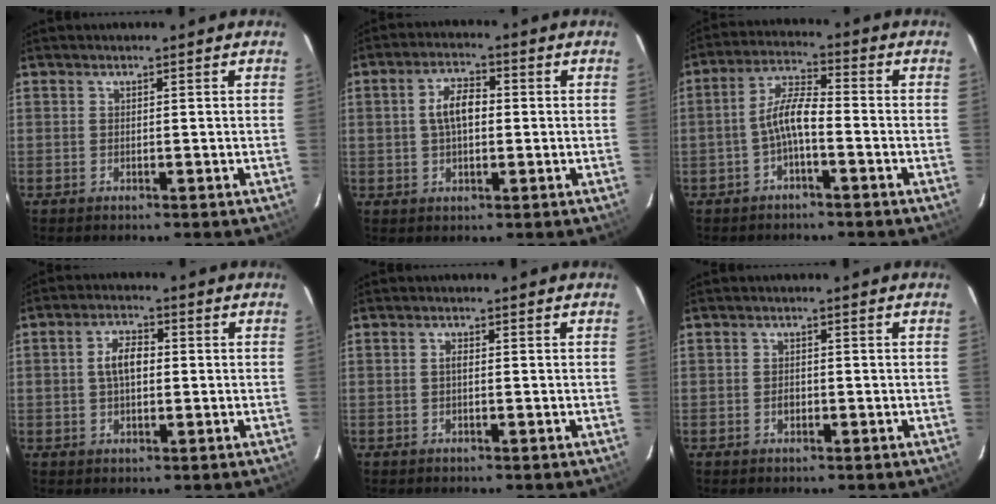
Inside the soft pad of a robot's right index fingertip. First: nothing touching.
{"total": 6.0, "force": [0.4, 3.3, 5.0], "torque": [-0.094, 0.014, 0.010]}
{"total": 5.7, "force": [-2.3, 1.4, 5.0], "torque": [-0.109, 0.017, -0.043]}
{"total": 5.2, "force": [0.3, 3.0, 4.3], "torque": [-0.080, 0.013, 0.008]}
{"total": 0.8, "force": [-0.1, 0.3, 0.7], "torque": [-0.014, 0.003, -0.002]}
{"total": 1.3, "force": [-0.5, 1.0, 0.6], "torque": [-0.012, 0.002, -0.007]}